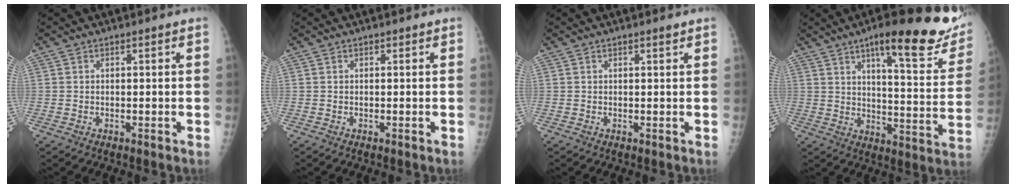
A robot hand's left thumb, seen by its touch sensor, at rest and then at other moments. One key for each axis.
{"total": 0.0}
{"total": 0.6, "fx": 0.5, "fy": 0.0, "fz": 0.4, "tx": -0.008, "ty": -0.003, "tz": 0.008}
{"total": 21.5, "fx": 13.6, "fy": 4.9, "fz": 15.9, "tx": -0.179, "ty": -0.055, "tz": 0.180}